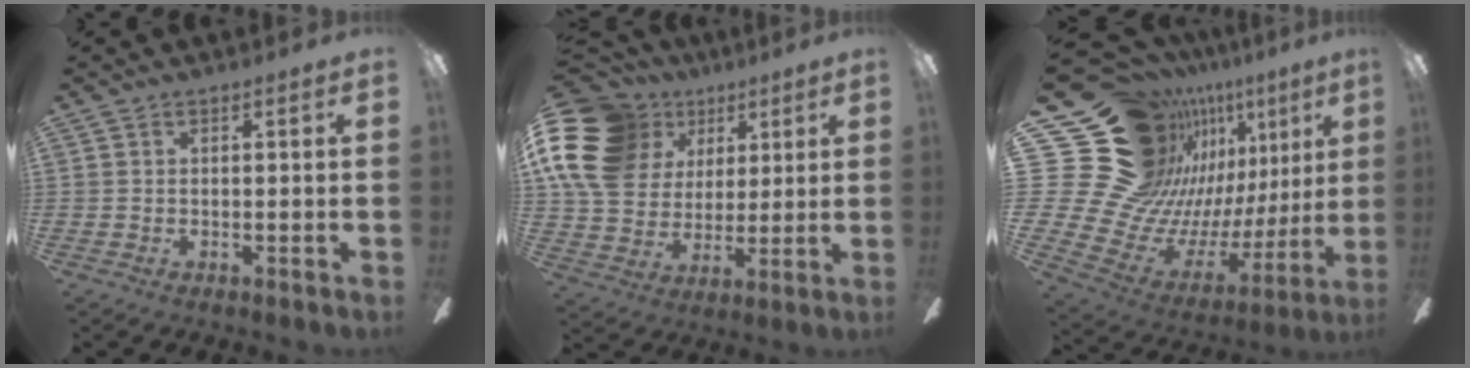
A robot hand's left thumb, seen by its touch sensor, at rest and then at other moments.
{"total": 20.0, "force": [8.0, 15.2, 10.1], "torque": [-0.218, -0.020, 0.152]}
{"total": 29.3, "force": [15.2, 19.6, 15.6], "torque": [-0.286, -0.137, 0.336]}